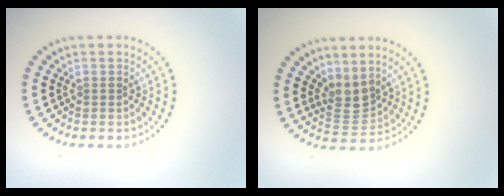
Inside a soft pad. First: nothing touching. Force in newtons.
{"total": 2.7, "press": 2.1, "slide": 1.7}